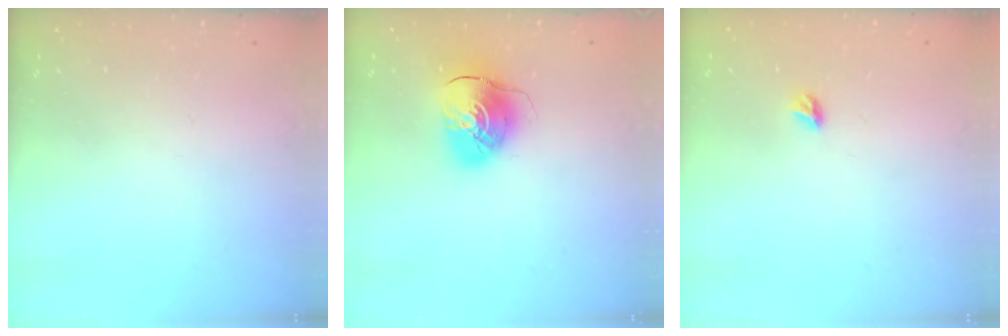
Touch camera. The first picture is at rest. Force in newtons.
{"total": 9.4, "press": 9.3, "slide": 1.3}
{"total": 5.1, "press": 5.1, "slide": 0.5}